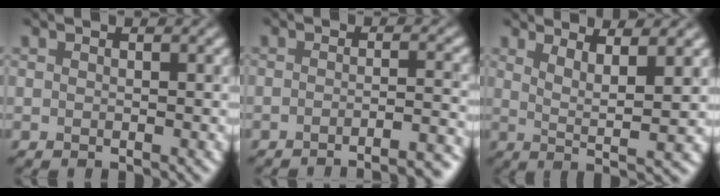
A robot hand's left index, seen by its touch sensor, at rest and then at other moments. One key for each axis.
{"total": 5.6, "fx": -4.6, "fy": 0.9, "fz": 3.1, "tx": -0.022, "ty": 0.021, "tz": -0.045}
{"total": 4.2, "fx": 1.7, "fy": 0.4, "fz": 3.8, "tx": -0.068, "ty": 0.001, "tz": 0.046}